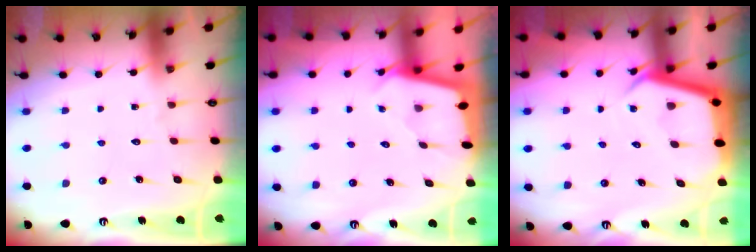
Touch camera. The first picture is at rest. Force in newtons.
{"total": 1.8, "press": 1.8, "slide": 0.1}
{"total": 4.8, "press": 4.7, "slide": 0.4}